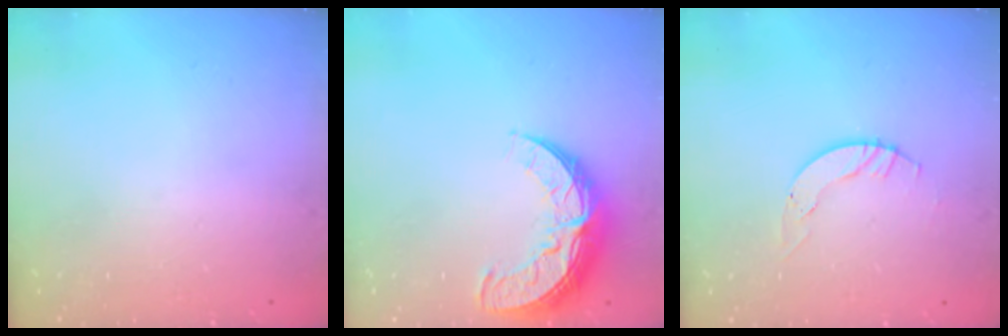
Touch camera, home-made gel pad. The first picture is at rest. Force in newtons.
{"total": 11.4, "press": 11.3, "slide": 0.8}
{"total": 4.0, "press": 4.0, "slide": 0.4}